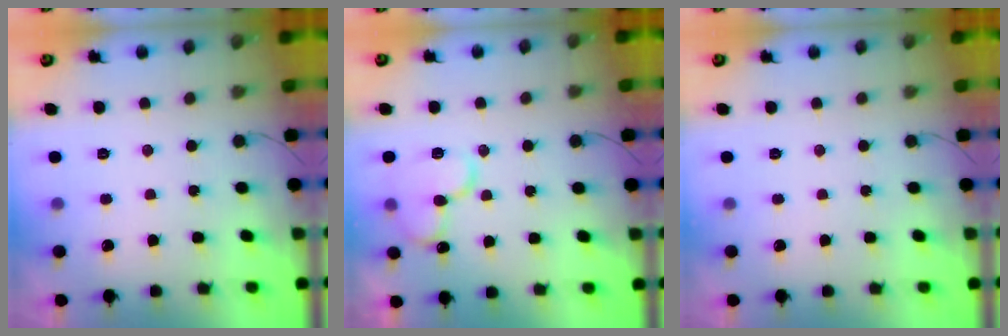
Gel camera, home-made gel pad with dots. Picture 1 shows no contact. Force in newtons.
{"total": 13.4, "press": 13.3, "slide": 1.7}
{"total": 0.0}